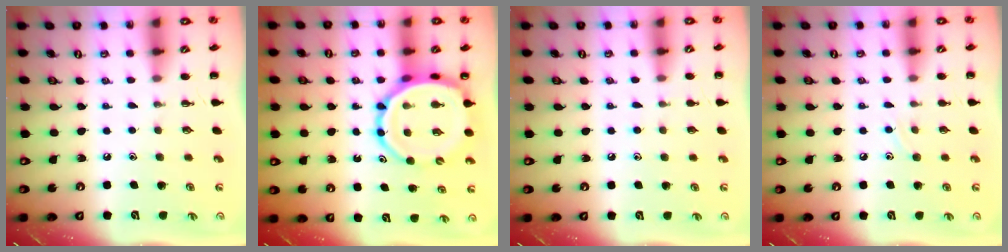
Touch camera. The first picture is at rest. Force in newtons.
{"total": 13.1, "press": 12.6, "slide": 3.5}
{"total": 3.8, "press": 3.5, "slide": 1.4}
{"total": 5.7, "press": 5.5, "slide": 1.3}